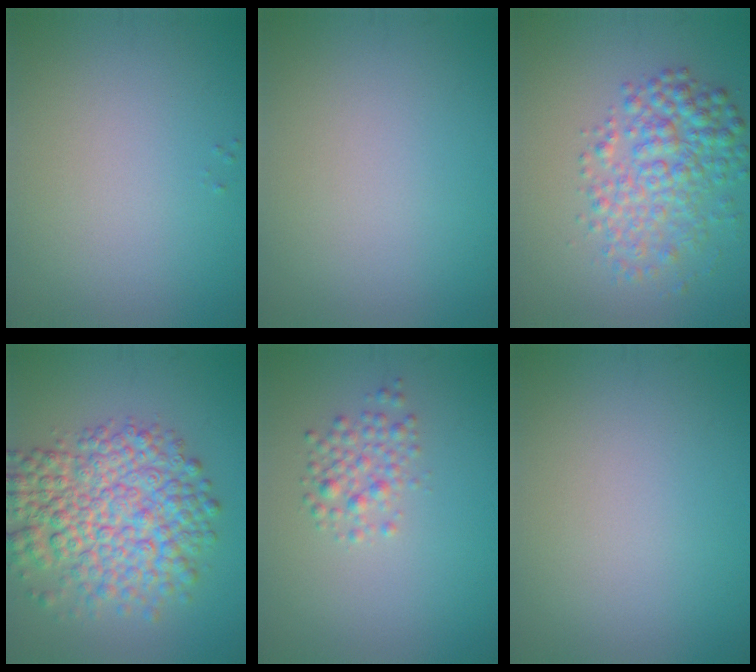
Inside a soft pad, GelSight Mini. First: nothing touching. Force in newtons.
{"total": 0.0}
{"total": 5.1, "press": 5.1, "slide": 0.1}
{"total": 8.9, "press": 8.9, "slide": 0.2}
{"total": 2.2, "press": 2.2, "slide": 0.1}
{"total": 0.0}